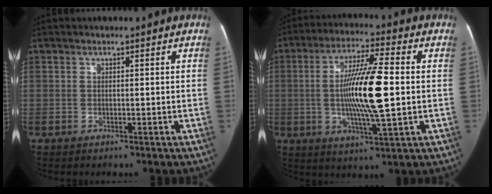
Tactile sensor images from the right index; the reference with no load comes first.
{"total": 13.7, "force": [-0.1, 1.3, 13.6], "torque": [-0.252, 0.000, -0.005]}